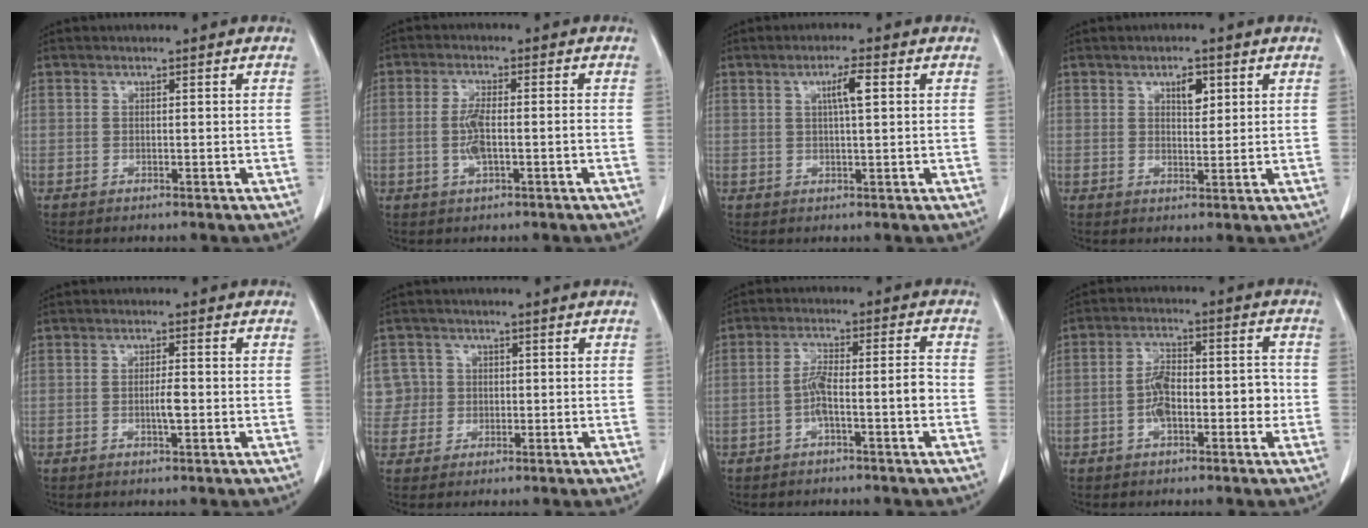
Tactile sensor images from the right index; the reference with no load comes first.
{"total": 4.6, "force": [-1.0, 1.1, 4.4], "torque": [-0.097, 0.002, -0.017]}
{"total": 3.7, "force": [1.2, 0.3, 3.5], "torque": [-0.059, 0.002, 0.019]}
{"total": 3.4, "force": [1.7, 1.6, 2.5], "torque": [-0.038, -0.002, 0.028]}
{"total": 2.3, "force": [-0.5, 0.5, 2.2], "torque": [-0.042, 0.001, -0.007]}
{"total": 4.8, "force": [0.6, 4.7, -0.3], "torque": [0.019, 0.016, 0.015]}
{"total": 6.1, "force": [-2.1, 0.7, 5.7], "torque": [-0.105, 0.025, -0.033]}
{"total": 7.5, "force": [-1.8, 3.5, 6.5], "torque": [-0.116, 0.030, -0.030]}